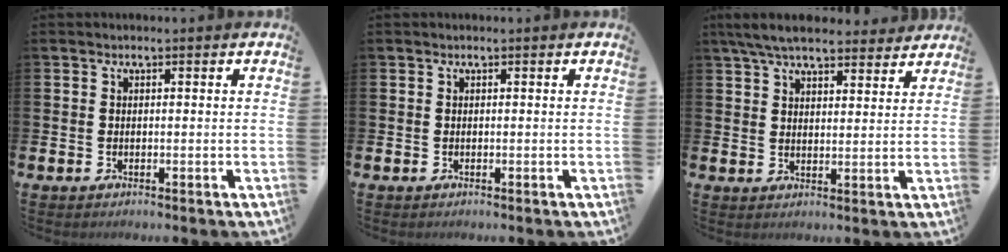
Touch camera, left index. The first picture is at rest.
{"total": 0.0}
{"total": 6.8, "force": [6.3, 1.6, 2.2], "torque": [-0.056, -0.020, 0.115]}